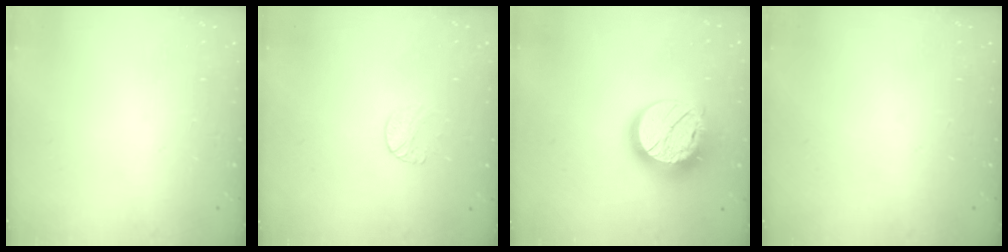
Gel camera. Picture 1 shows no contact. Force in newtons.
{"total": 5.8, "press": 5.8, "slide": 0.5}
{"total": 15.7, "press": 15.7, "slide": 0.9}
{"total": 0.0}